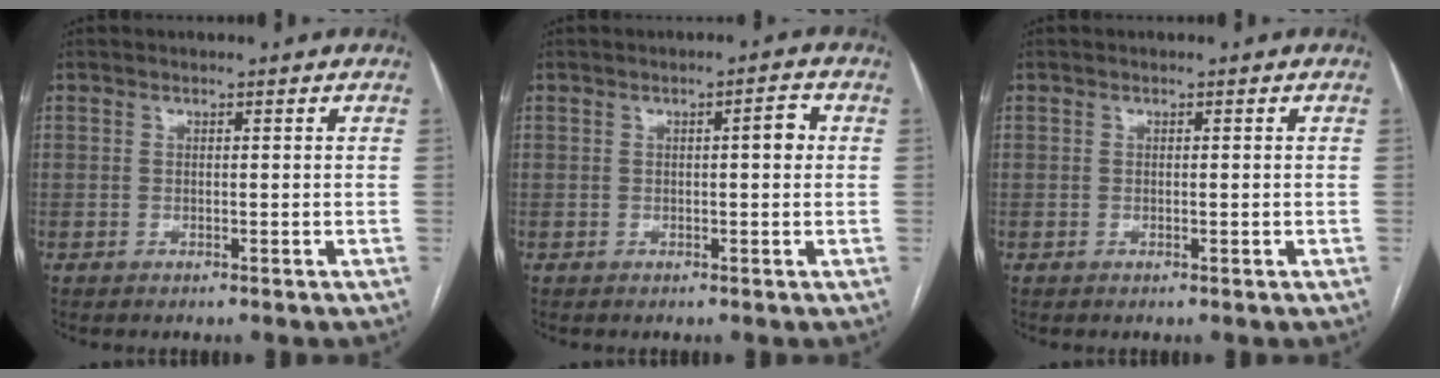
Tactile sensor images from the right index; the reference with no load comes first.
{"total": 2.4, "force": [0.4, 0.6, 2.3], "torque": [-0.028, 0.006, 0.005]}
{"total": 0.6, "force": [-0.1, 0.1, 0.5], "torque": [-0.011, -0.002, 0.002]}